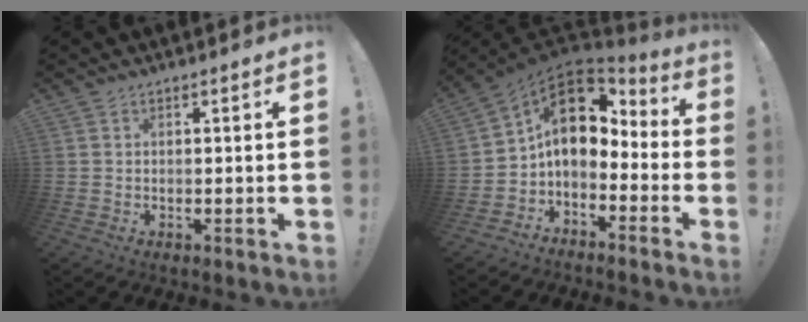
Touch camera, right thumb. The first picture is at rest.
{"total": 13.1, "force": [3.5, 8.9, 8.9], "torque": [-0.138, -0.011, 0.065]}